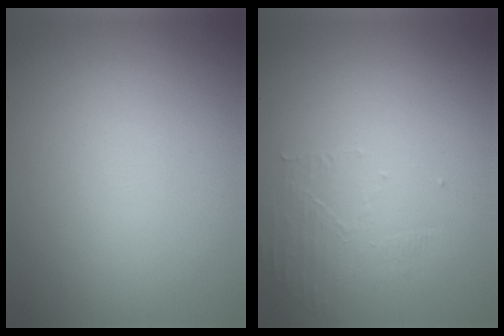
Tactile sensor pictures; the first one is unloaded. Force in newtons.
{"total": 1.5, "press": 0.5, "slide": 1.4}